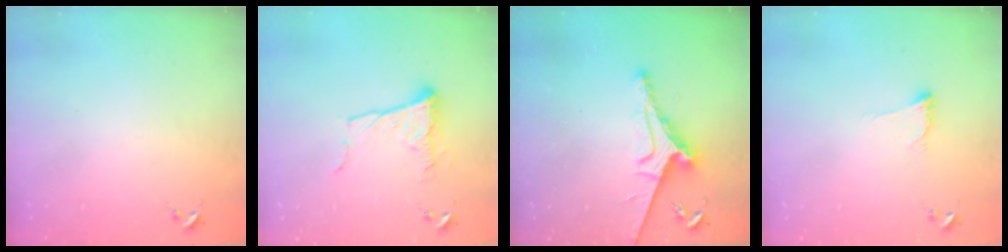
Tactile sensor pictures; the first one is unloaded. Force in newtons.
{"total": 12.0, "press": 12.0, "slide": 0.7}
{"total": 7.9, "press": 7.9, "slide": 0.9}
{"total": 7.7, "press": 7.6, "slide": 0.9}